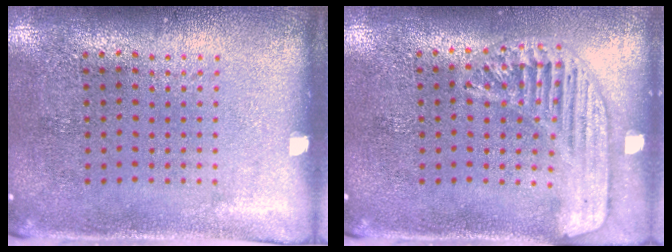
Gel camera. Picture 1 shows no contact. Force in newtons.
{"total": 1.7, "press": 1.6, "slide": 0.5}